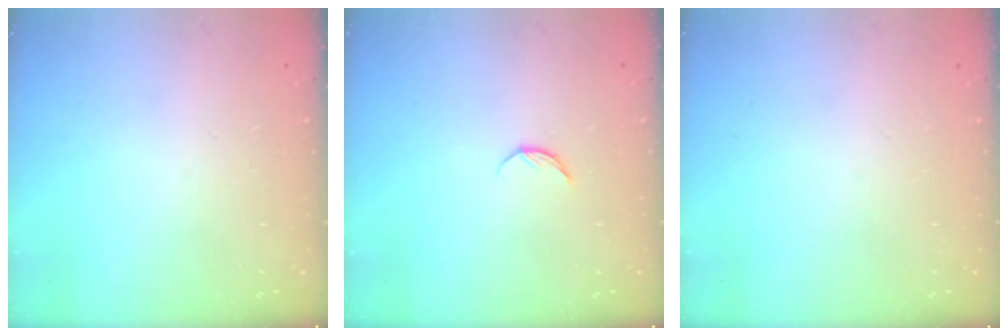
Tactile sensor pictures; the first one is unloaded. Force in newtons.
{"total": 4.3, "press": 4.3, "slide": 0.5}
{"total": 0.0}